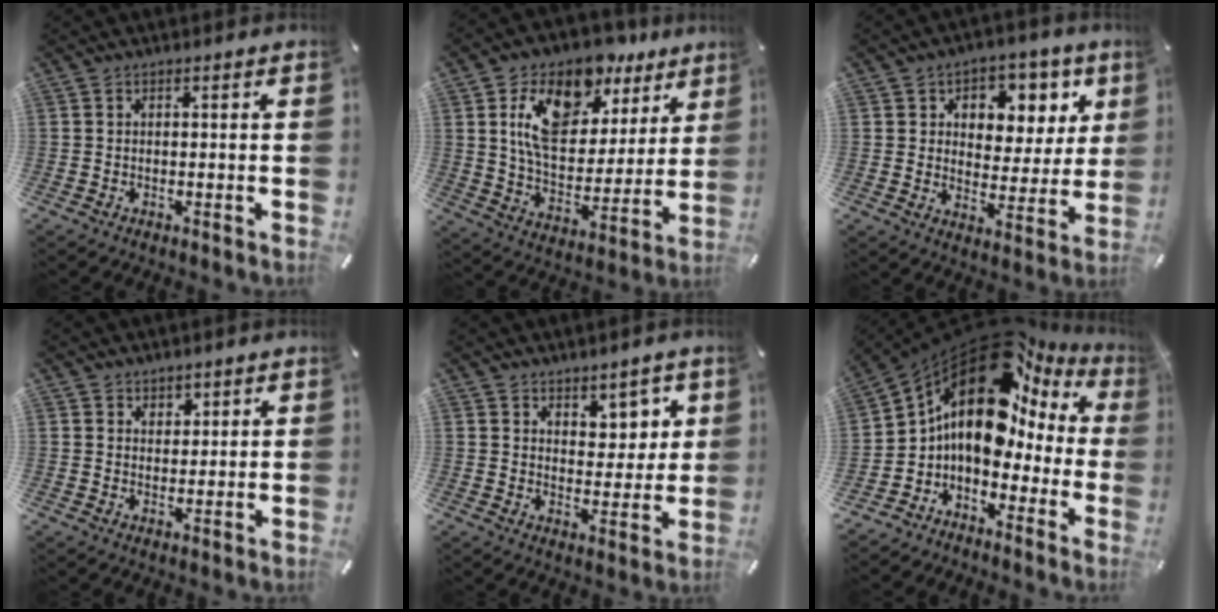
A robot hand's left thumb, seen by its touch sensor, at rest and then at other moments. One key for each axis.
{"total": 16.6, "fx": 8.9, "fy": 10.3, "fz": 9.5, "tx": -0.184, "ty": -0.033, "tz": 0.160}
{"total": 8.8, "fx": 3.8, "fy": 7.4, "fz": 3.0, "tx": -0.035, "ty": -0.029, "tz": 0.066}
{"total": 3.1, "fx": 2.0, "fy": 2.4, "fz": -0.2, "tx": 0.013, "ty": -0.007, "tz": 0.033}
{"total": 6.3, "fx": 4.5, "fy": 4.4, "fz": 0.7, "tx": 0.000, "ty": -0.035, "tz": 0.079}
{"total": 16.8, "fx": 7.3, "fy": 10.7, "fz": 10.8, "tx": -0.200, "ty": -0.050, "tz": 0.120}